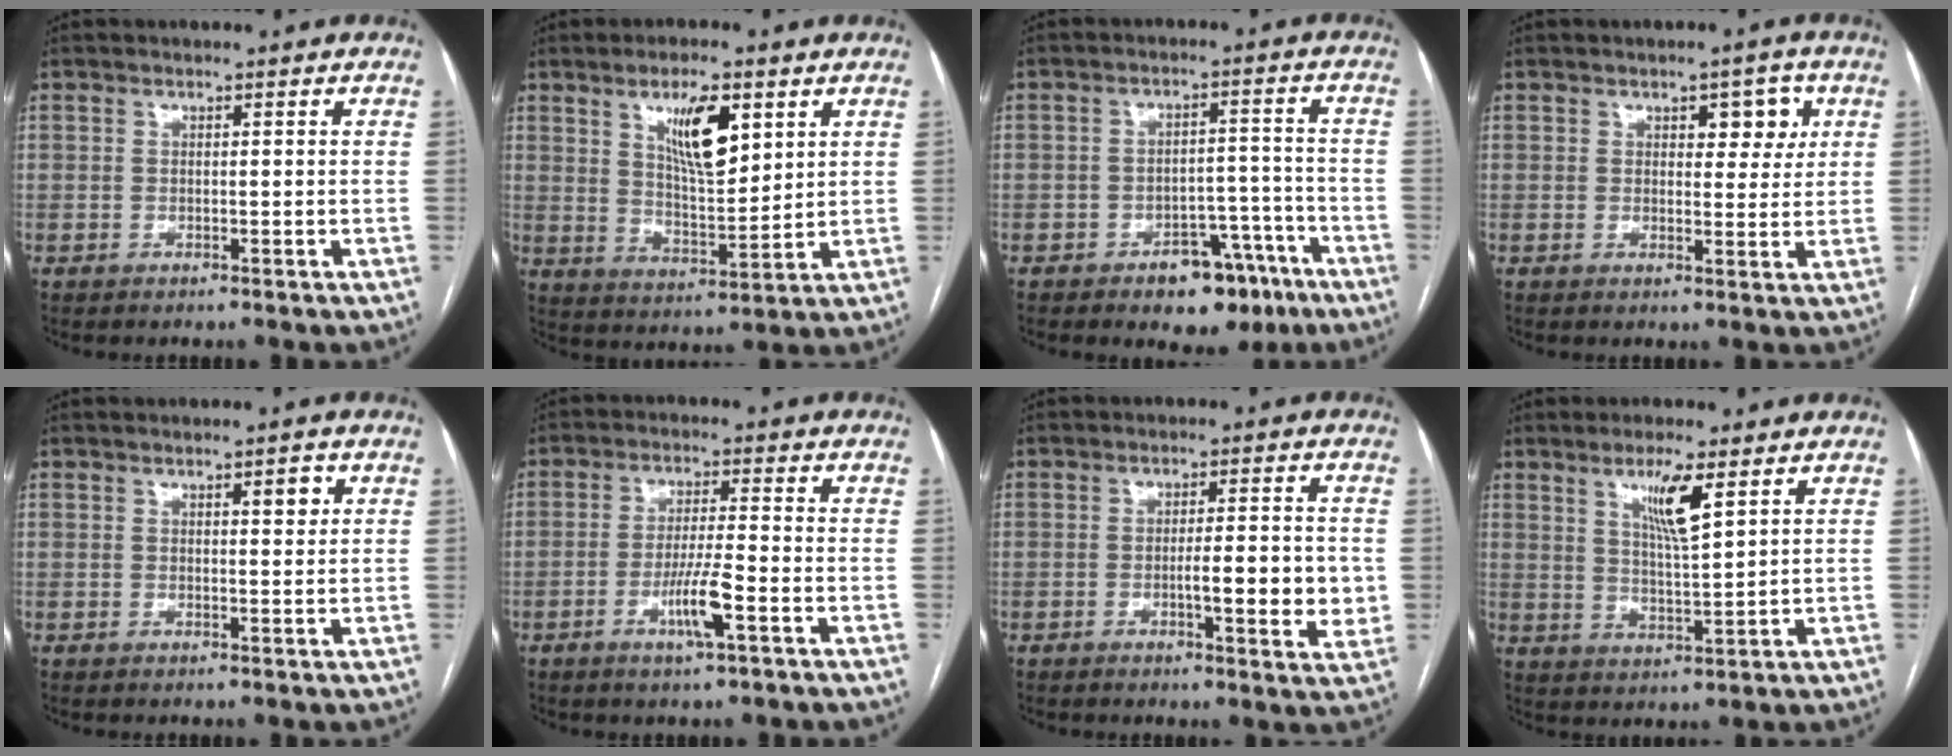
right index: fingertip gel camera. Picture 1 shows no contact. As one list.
[{"total": 9.6, "force": [4.4, 2.6, 8.1], "torque": [-0.146, -0.002, 0.084]}, {"total": 8.7, "force": [-5.6, 4.7, 4.8], "torque": [-0.047, 0.024, -0.073]}, {"total": 4.8, "force": [1.9, 2.4, 3.7], "torque": [-0.040, 0.006, 0.025]}, {"total": 2.5, "force": [1.1, 0.7, 2.2], "torque": [-0.032, 0.000, 0.016]}, {"total": 6.4, "force": [-2.7, 0.1, 5.8], "torque": [-0.112, -0.007, -0.046]}, {"total": 7.9, "force": [-1.1, 1.4, 7.7], "torque": [-0.108, -0.002, -0.013]}, {"total": 6.7, "force": [3.4, 0.4, 5.8], "torque": [-0.107, -0.008, 0.064]}]